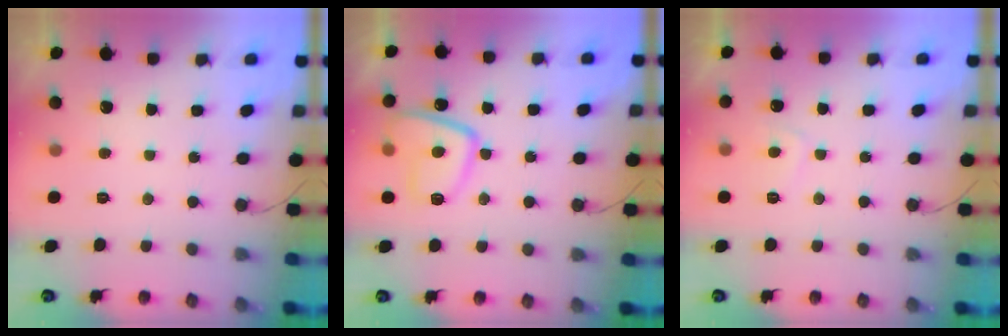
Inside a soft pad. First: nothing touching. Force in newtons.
{"total": 11.3, "press": 11.2, "slide": 1.0}
{"total": 2.8, "press": 2.7, "slide": 0.9}